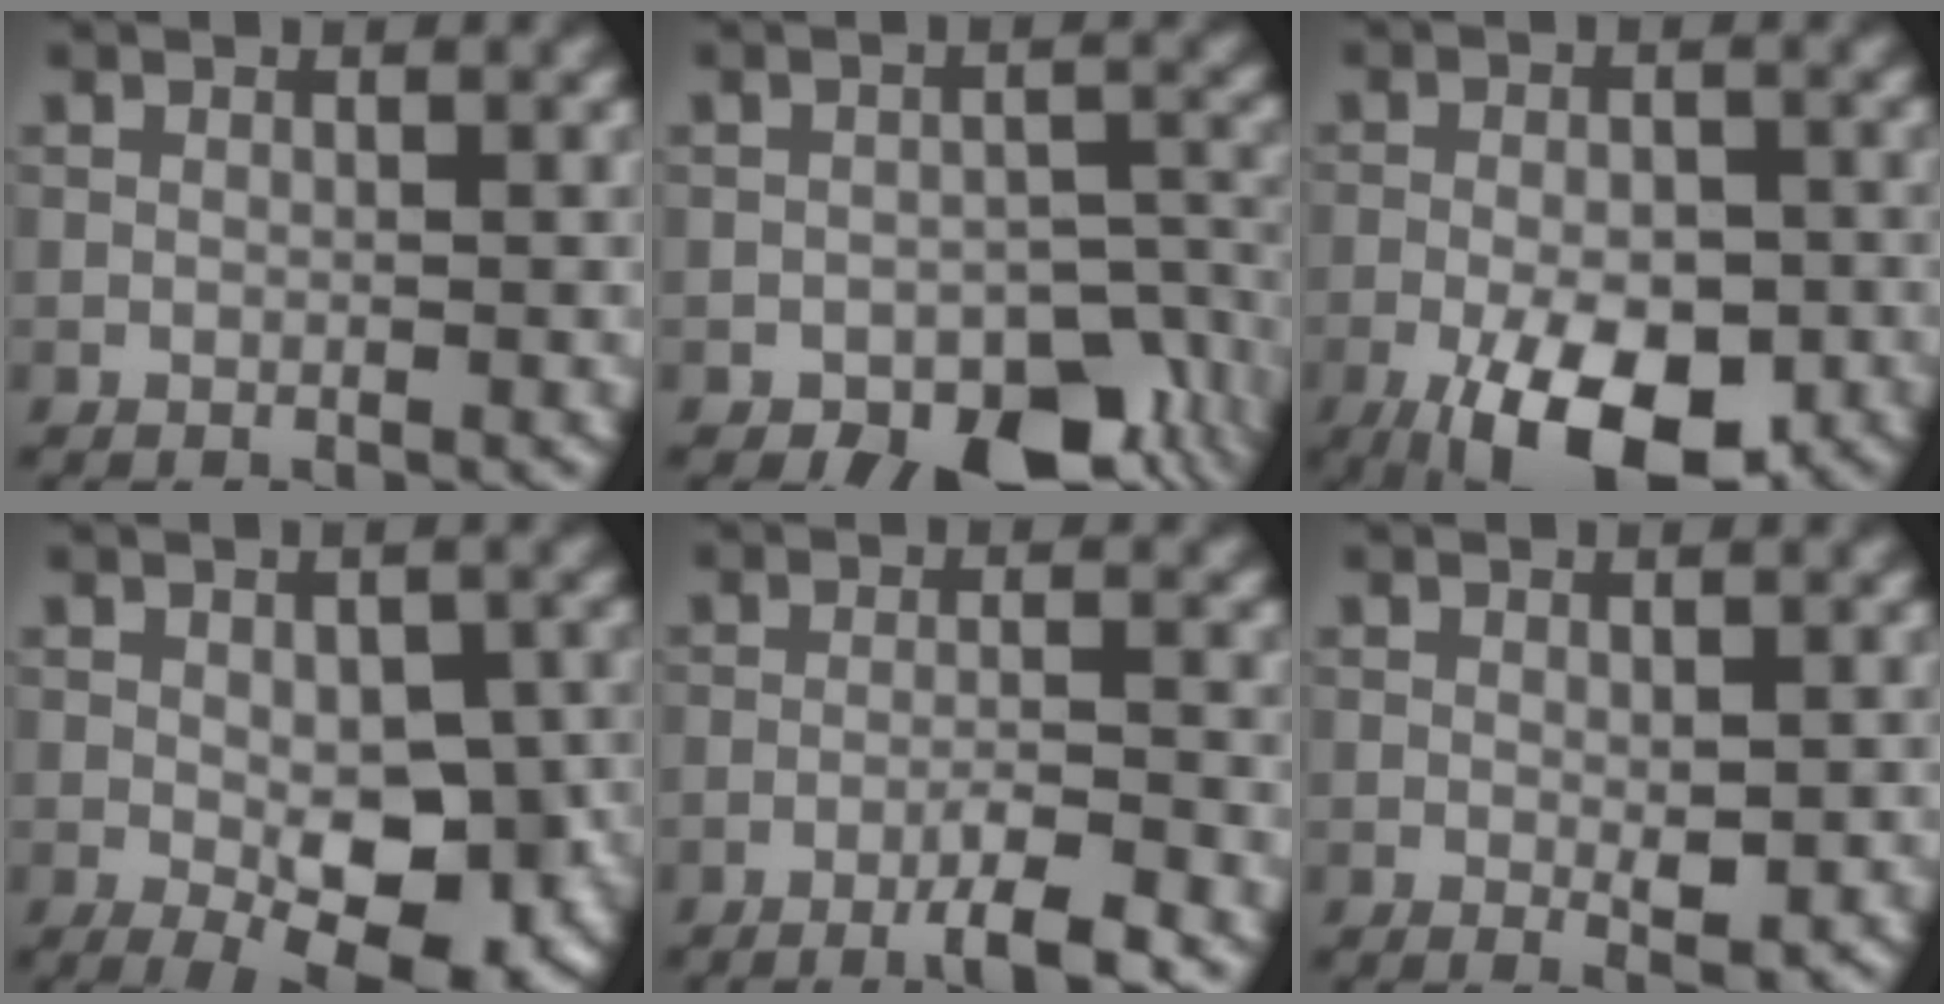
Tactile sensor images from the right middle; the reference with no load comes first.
{"total": 9.0, "force": [-5.4, 4.8, 5.3], "torque": [-0.053, -0.020, -0.070]}
{"total": 9.9, "force": [-4.9, 4.4, 7.4], "torque": [-0.120, -0.011, -0.081]}
{"total": 7.9, "force": [-2.2, 3.7, 6.7], "torque": [-0.101, -0.016, -0.024]}
{"total": 4.2, "force": [-2.6, 0.5, 3.2], "torque": [-0.050, 0.005, -0.052]}
{"total": 1.7, "force": [-0.1, 0.6, 1.6], "torque": [-0.022, -0.007, 0.001]}